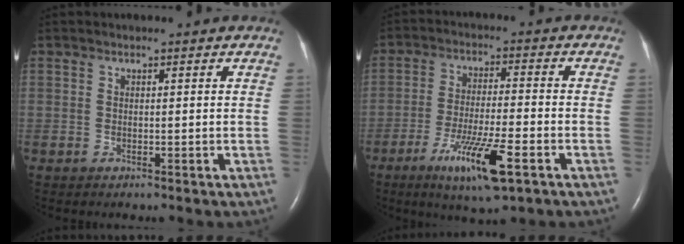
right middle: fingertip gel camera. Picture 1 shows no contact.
{"total": 10.7, "force": [-5.5, 1.1, 9.1], "torque": [-0.169, -0.024, -0.092]}